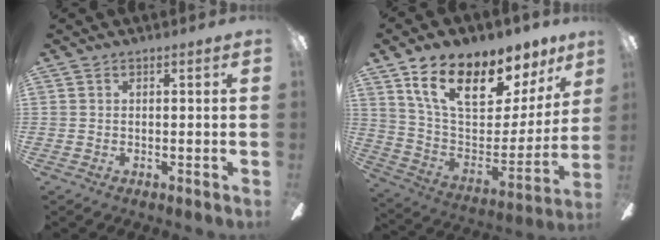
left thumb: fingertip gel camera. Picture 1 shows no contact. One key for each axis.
{"total": 18.8, "fx": 12.3, "fy": 8.4, "fz": 11.4, "tx": -0.196, "ty": -0.076, "tz": 0.214}